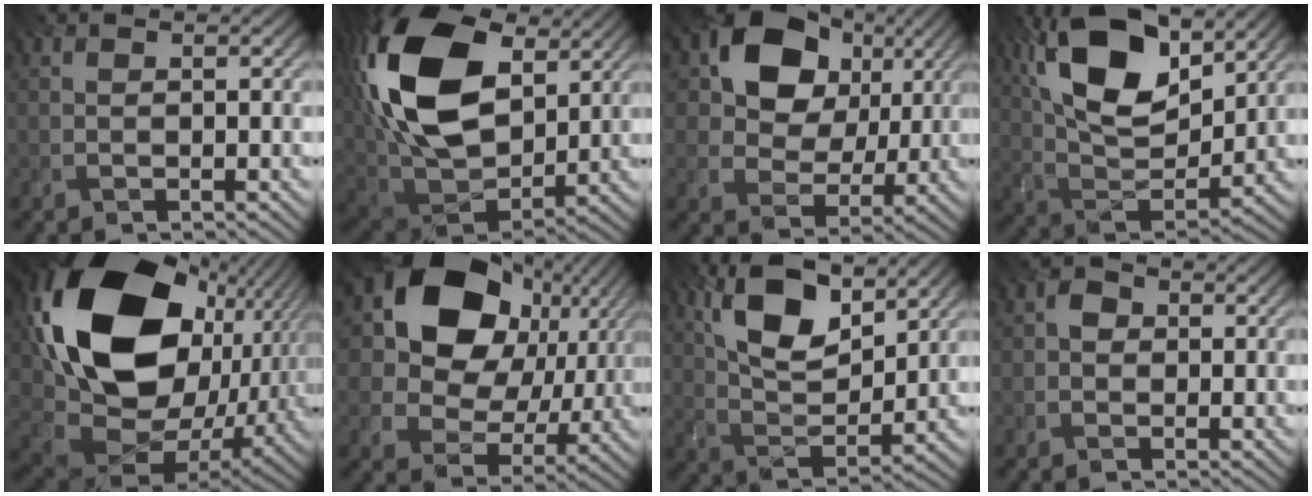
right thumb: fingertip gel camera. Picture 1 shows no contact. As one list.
[{"total": 20.3, "force": [6.9, 12.3, 14.6], "torque": [-0.350, 0.031, 0.119]}, {"total": 12.6, "force": [4.4, 9.6, 6.9], "torque": [-0.137, 0.009, 0.066]}, {"total": 16.6, "force": [8.2, 7.9, 12.2], "torque": [-0.258, 0.014, 0.139]}, {"total": 22.1, "force": [5.4, 16.0, 14.3], "torque": [-0.346, -0.027, 0.122]}, {"total": 15.6, "force": [5.0, 11.9, 8.9], "torque": [-0.159, 0.011, 0.078]}, {"total": 12.3, "force": [6.5, 5.4, 8.9], "torque": [-0.189, 0.006, 0.125]}, {"total": 1.8, "force": [-0.1, 1.6, 0.7], "torque": [-0.011, 0.001, -0.010]}]